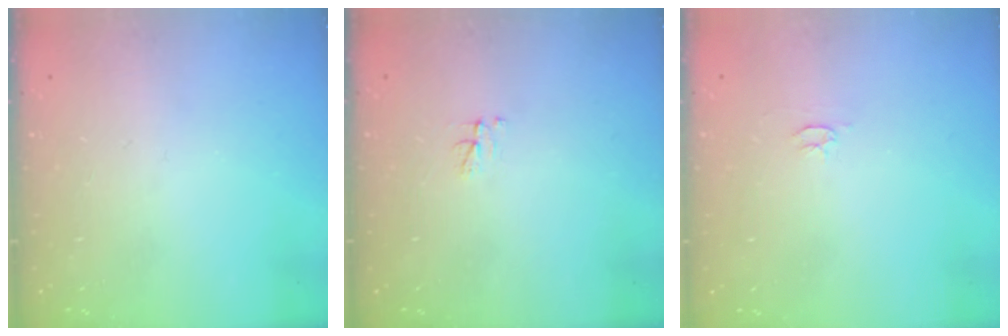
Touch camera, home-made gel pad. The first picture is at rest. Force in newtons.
{"total": 2.9, "press": 2.9, "slide": 0.4}
{"total": 2.6, "press": 2.6, "slide": 0.3}